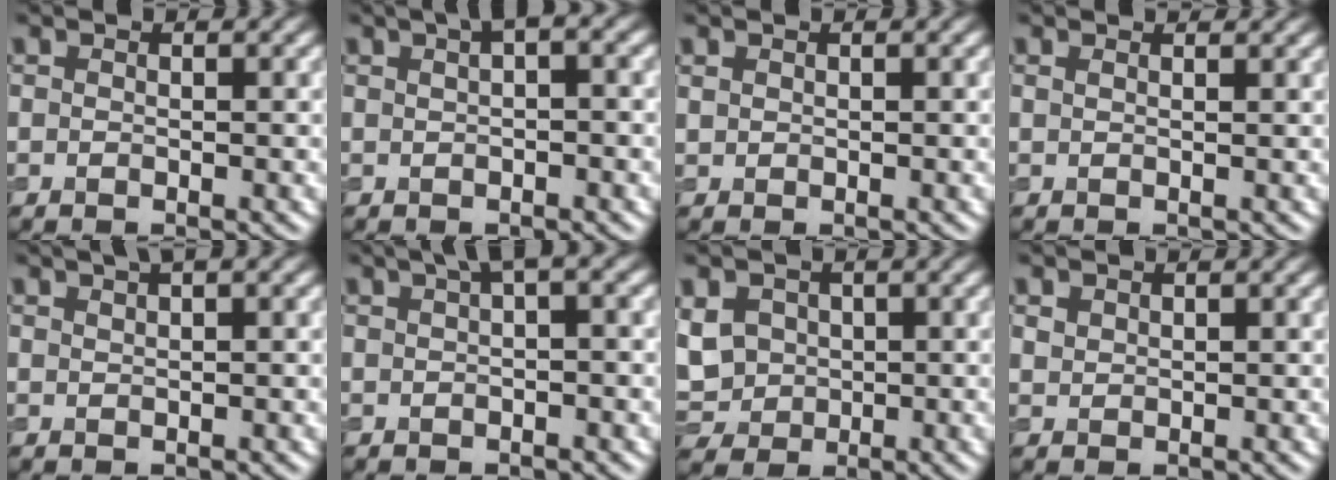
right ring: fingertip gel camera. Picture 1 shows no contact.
{"total": 3.4, "force": [1.6, 1.1, 2.8], "torque": [-0.034, 0.014, 0.017]}
{"total": 0.6, "force": [0.4, 0.4, 0.1], "torque": [-0.004, -0.001, 0.013]}
{"total": 1.6, "force": [1.4, 0.5, 0.6], "torque": [-0.012, 0.000, 0.012]}
{"total": 1.9, "force": [1.3, 0.4, 1.3], "torque": [-0.018, 0.006, 0.021]}
{"total": 2.9, "force": [1.3, 0.6, 2.5], "torque": [-0.034, 0.014, 0.022]}
{"total": 5.9, "force": [0.8, 4.9, 3.1], "torque": [-0.083, 0.013, 0.017]}
{"total": 1.0, "force": [0.7, 0.6, 0.2], "torque": [-0.007, -0.001, 0.019]}